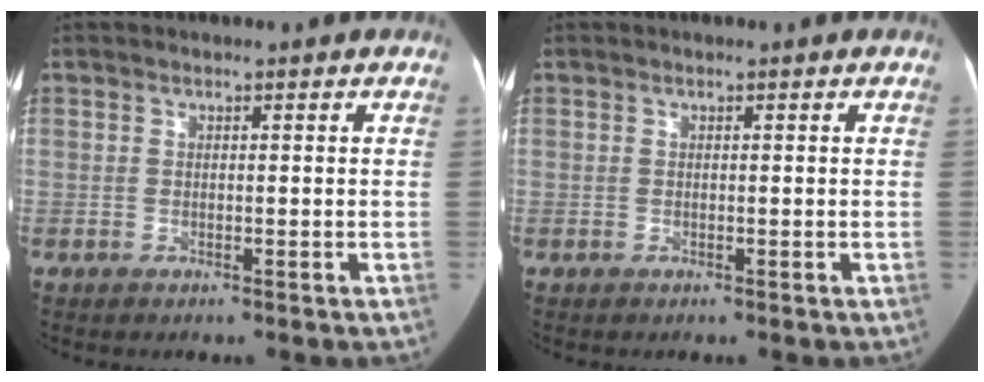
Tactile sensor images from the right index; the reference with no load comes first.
{"total": 0.0}